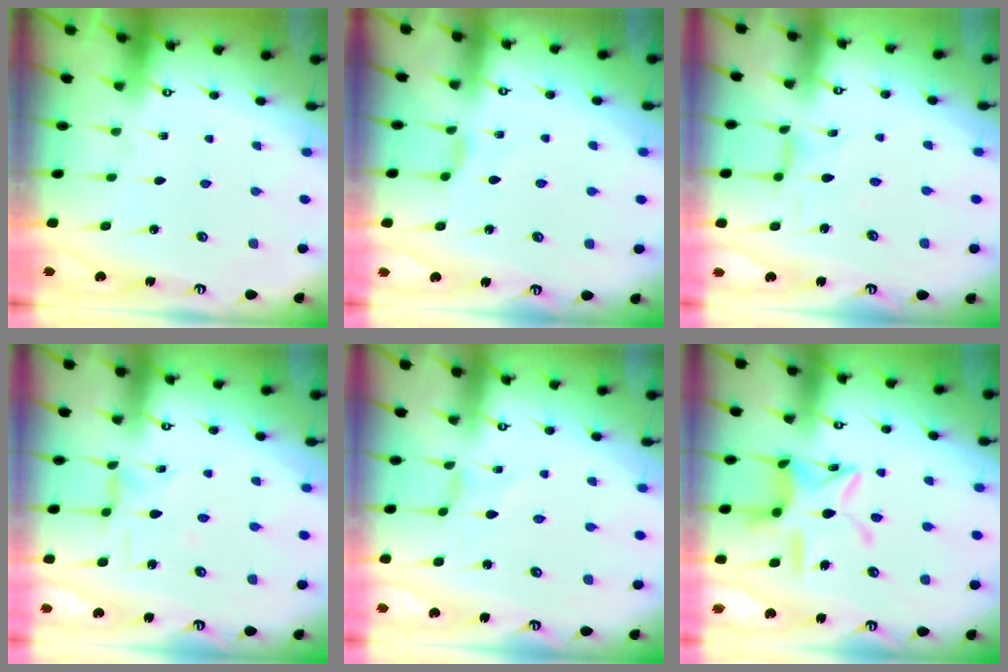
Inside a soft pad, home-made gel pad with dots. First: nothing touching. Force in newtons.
{"total": 2.8, "press": 2.8, "slide": 0.6}
{"total": 1.3, "press": 1.2, "slide": 0.4}
{"total": 2.8, "press": 2.8, "slide": 0.3}
{"total": 0.0}
{"total": 13.5, "press": 13.5, "slide": 1.0}